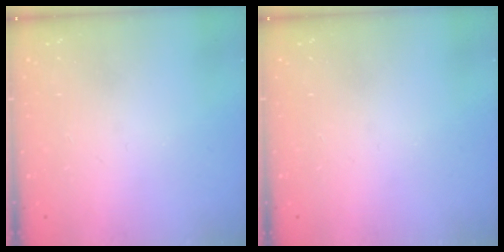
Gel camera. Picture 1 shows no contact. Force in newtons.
{"total": 0.0}